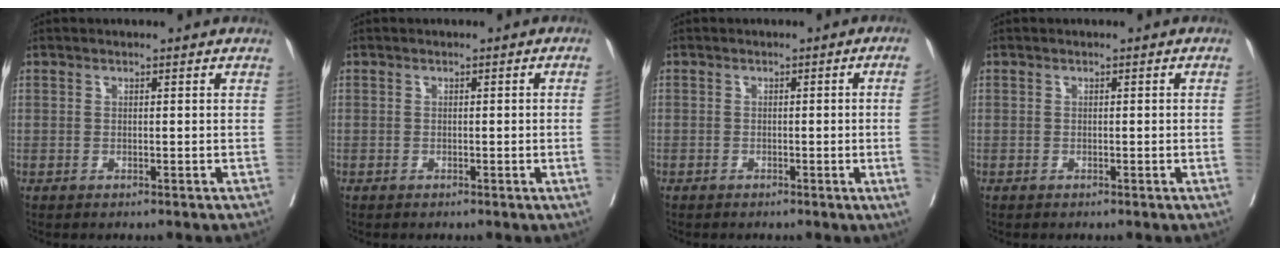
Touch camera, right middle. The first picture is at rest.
{"total": 1.8, "force": [-0.3, -0.6, 1.7], "torque": [-0.020, -0.002, -0.001]}
{"total": 4.4, "force": [-0.7, -1.6, 4.1], "torque": [-0.043, -0.008, -0.010]}
{"total": 0.8, "force": [-0.1, -0.2, 0.7], "torque": [-0.007, 0.001, 0.002]}